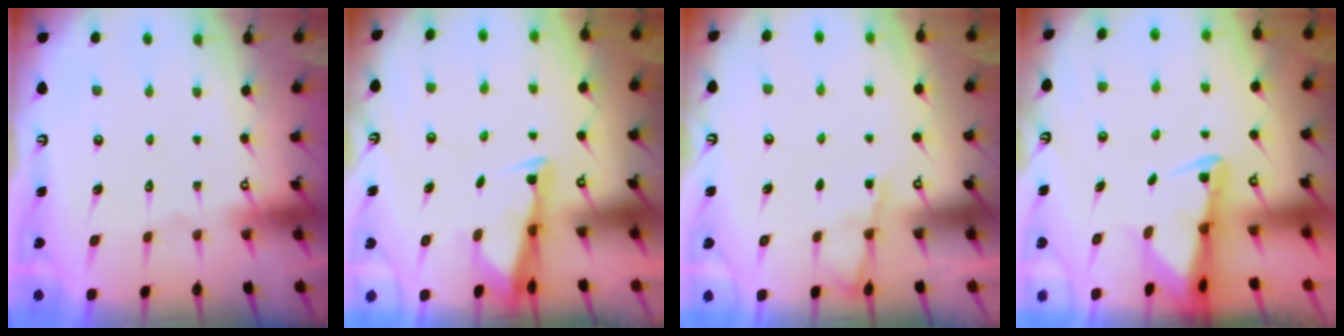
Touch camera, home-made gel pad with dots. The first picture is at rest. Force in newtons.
{"total": 2.9, "press": 2.8, "slide": 0.8}
{"total": 3.8, "press": 3.8, "slide": 0.4}
{"total": 2.5, "press": 2.4, "slide": 0.5}